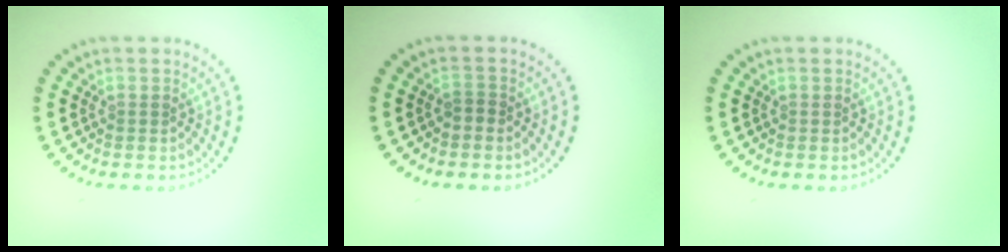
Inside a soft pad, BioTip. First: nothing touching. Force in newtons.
{"total": 0.8, "press": 0.7, "slide": 0.4}
{"total": 0.0}